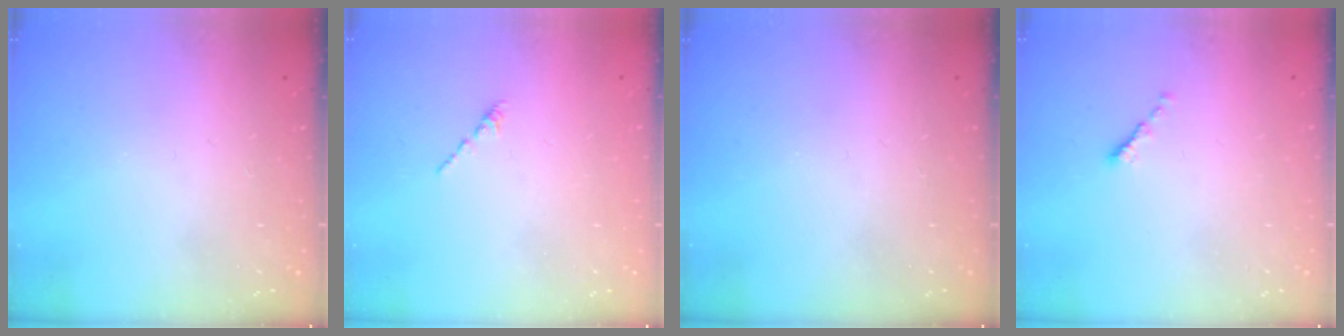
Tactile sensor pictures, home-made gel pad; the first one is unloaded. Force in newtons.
{"total": 0.6, "press": 0.5, "slide": 0.3}
{"total": 0.0}
{"total": 0.6, "press": 0.5, "slide": 0.3}